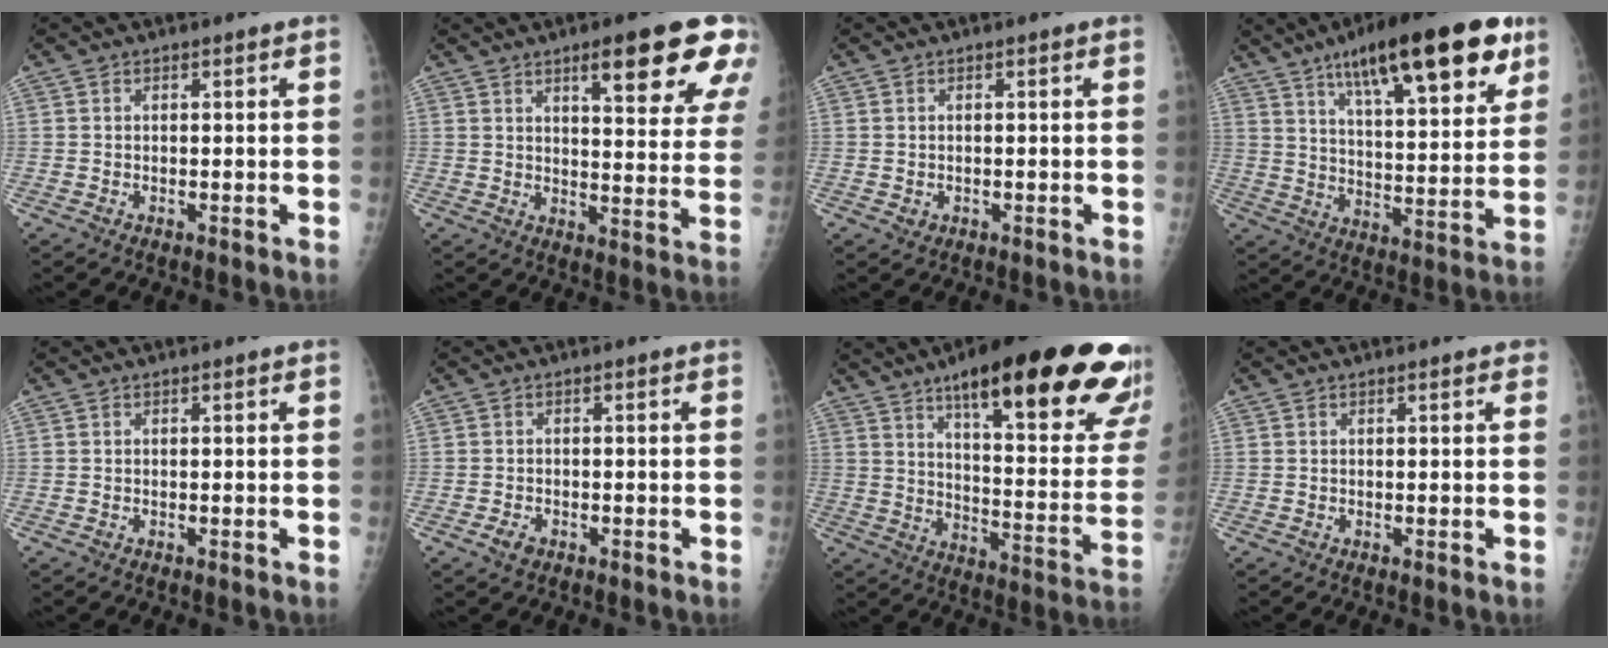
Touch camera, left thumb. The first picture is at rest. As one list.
[{"total": 17.6, "force": [9.9, 4.3, 13.8], "torque": [-0.149, -0.044, 0.131]}, {"total": 0.8, "force": [-0.2, 0.8, 0.2], "torque": [0.001, 0.001, 0.001]}, {"total": 25.0, "force": [14.1, 7.5, 19.3], "torque": [-0.266, -0.033, 0.217]}, {"total": 0.0}, {"total": 1.9, "force": [-1.2, 1.2, 0.9], "torque": [-0.016, 0.002, -0.019]}, {"total": 32.4, "force": [20.0, 7.7, 24.2], "torque": [-0.263, -0.058, 0.281]}, {"total": 0.9, "force": [0.5, 0.4, 0.6], "torque": [-0.007, 0.000, 0.003]}]